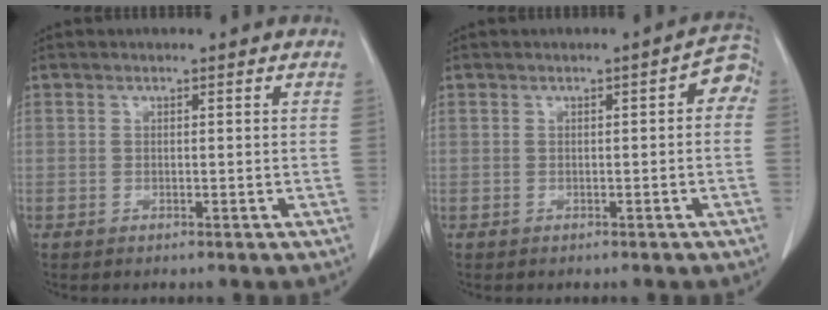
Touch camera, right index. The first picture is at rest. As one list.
[{"total": 3.2, "force": [0.2, 1.1, 3.0], "torque": [-0.027, 0.013, -0.003]}]